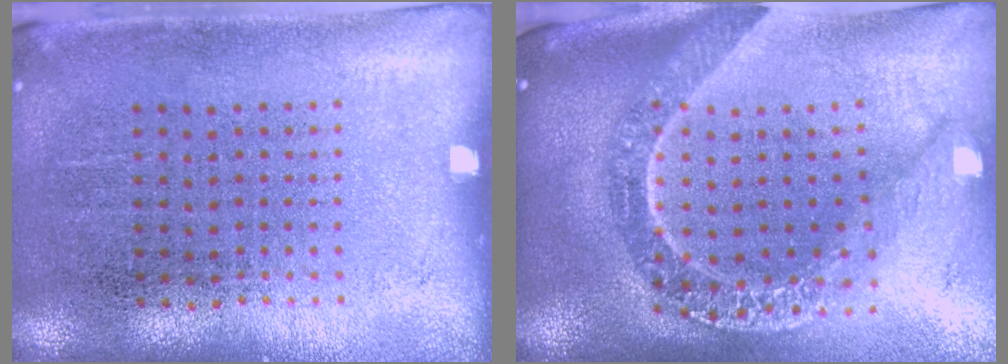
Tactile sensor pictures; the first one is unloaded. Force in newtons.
{"total": 2.7, "press": 2.2, "slide": 1.6}